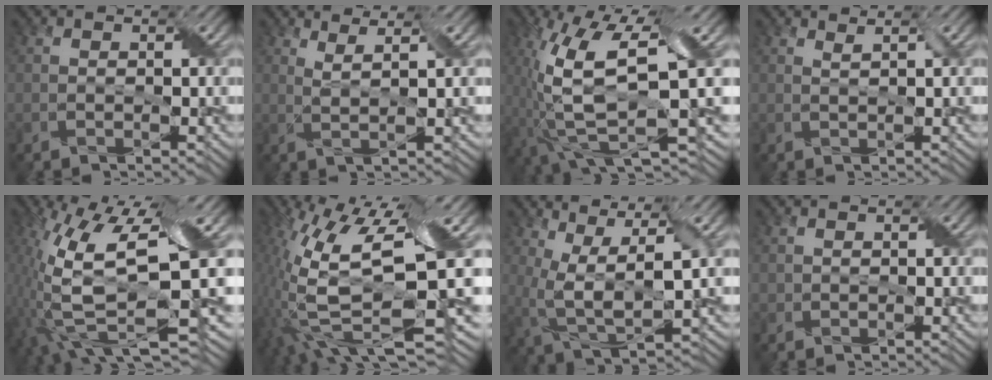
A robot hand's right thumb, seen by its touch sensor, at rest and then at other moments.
{"total": 3.6, "force": [2.1, 0.3, 2.9], "torque": [-0.055, 0.002, 0.036]}
{"total": 12.9, "force": [-1.2, 3.1, 12.5], "torque": [-0.262, -0.008, -0.005]}
{"total": 1.0, "force": [0.8, -0.1, 0.5], "torque": [-0.017, 0.004, 0.014]}
{"total": 15.2, "force": [0.0, 4.3, 14.6], "torque": [-0.332, -0.005, 0.018]}
{"total": 15.5, "force": [2.2, 4.2, 14.7], "torque": [-0.325, -0.008, 0.057]}
{"total": 8.3, "force": [1.9, 2.8, 7.6], "torque": [-0.167, 0.006, 0.037]}
{"total": 0.6, "force": [0.1, 0.6, 0.0], "torque": [-0.006, -0.001, 0.001]}